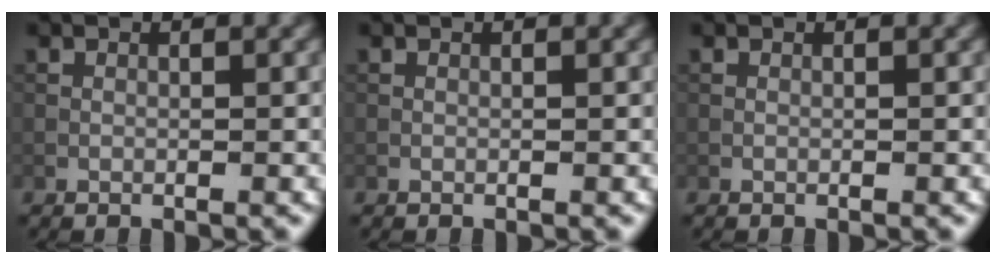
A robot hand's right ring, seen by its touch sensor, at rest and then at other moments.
{"total": 0.0}
{"total": 0.0}